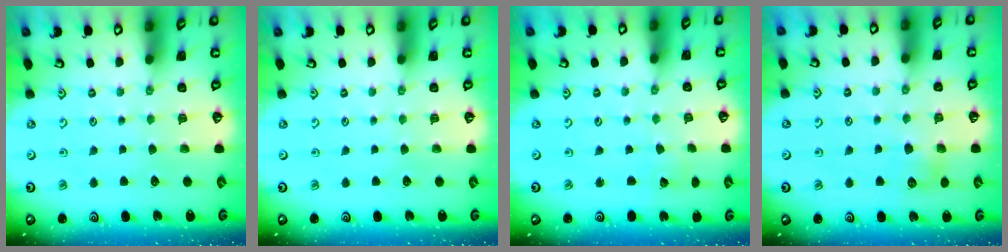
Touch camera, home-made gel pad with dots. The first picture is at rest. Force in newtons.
{"total": 0.0}
{"total": 2.4, "press": 2.4, "slide": 0.3}
{"total": 5.6, "press": 5.6, "slide": 0.5}